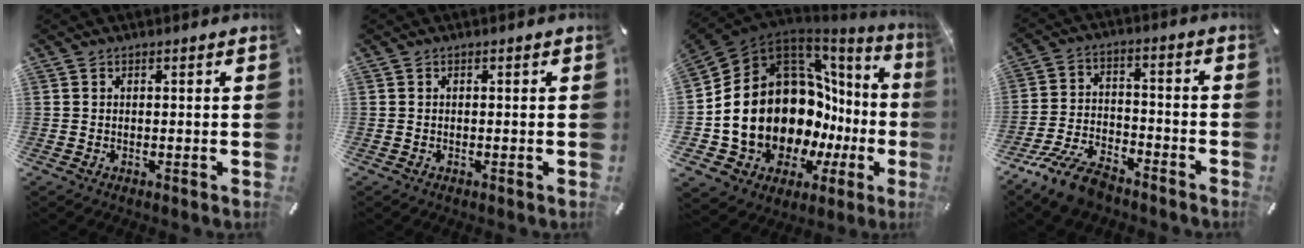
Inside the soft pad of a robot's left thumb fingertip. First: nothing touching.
{"total": 0.0}
{"total": 23.5, "force": [-2.3, 16.0, 17.0], "torque": [-0.292, -0.059, 0.012]}
{"total": 12.0, "force": [-9.2, 4.8, 6.0], "torque": [-0.117, 0.049, -0.176]}